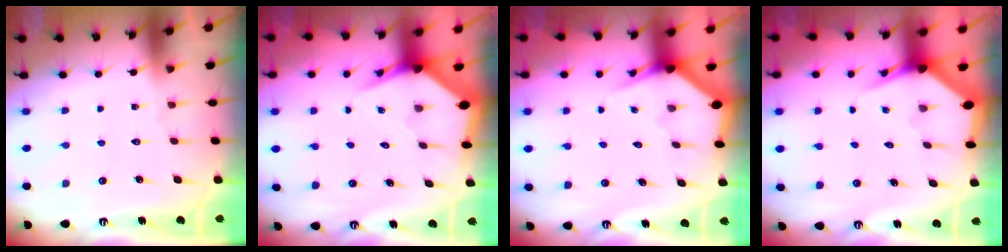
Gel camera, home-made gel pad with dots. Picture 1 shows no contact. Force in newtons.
{"total": 3.9, "press": 3.9, "slide": 0.5}
{"total": 2.7, "press": 2.7, "slide": 0.1}
{"total": 3.5, "press": 3.4, "slide": 0.4}